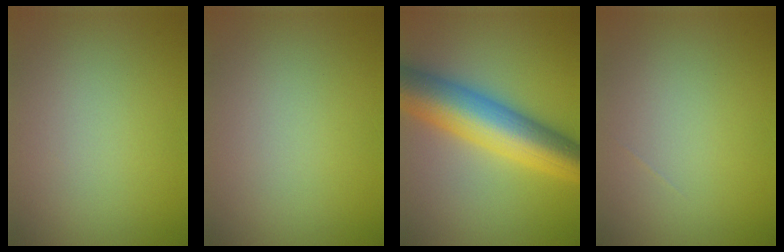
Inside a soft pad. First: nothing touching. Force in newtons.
{"total": 0.0}
{"total": 10.1, "press": 10.1, "slide": 0.2}
{"total": 0.0}